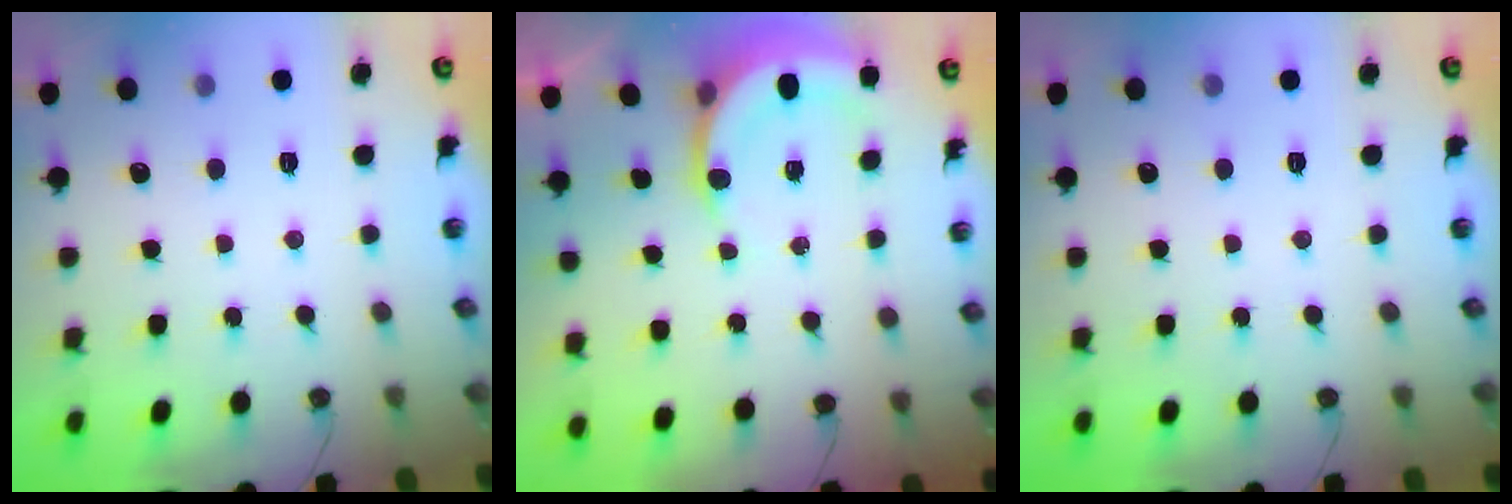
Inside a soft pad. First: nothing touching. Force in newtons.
{"total": 6.1, "press": 6.1, "slide": 0.8}
{"total": 0.0}